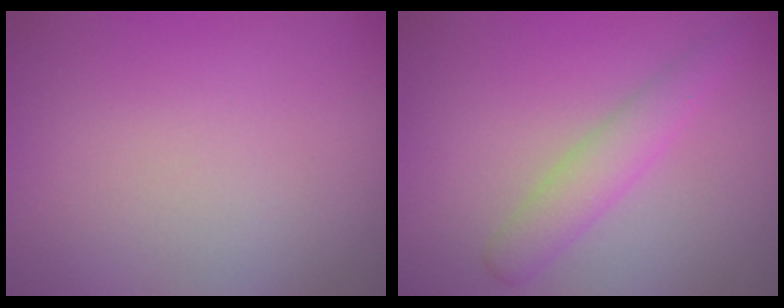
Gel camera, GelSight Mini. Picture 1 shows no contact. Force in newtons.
{"total": 2.8, "press": 2.7, "slide": 0.1}